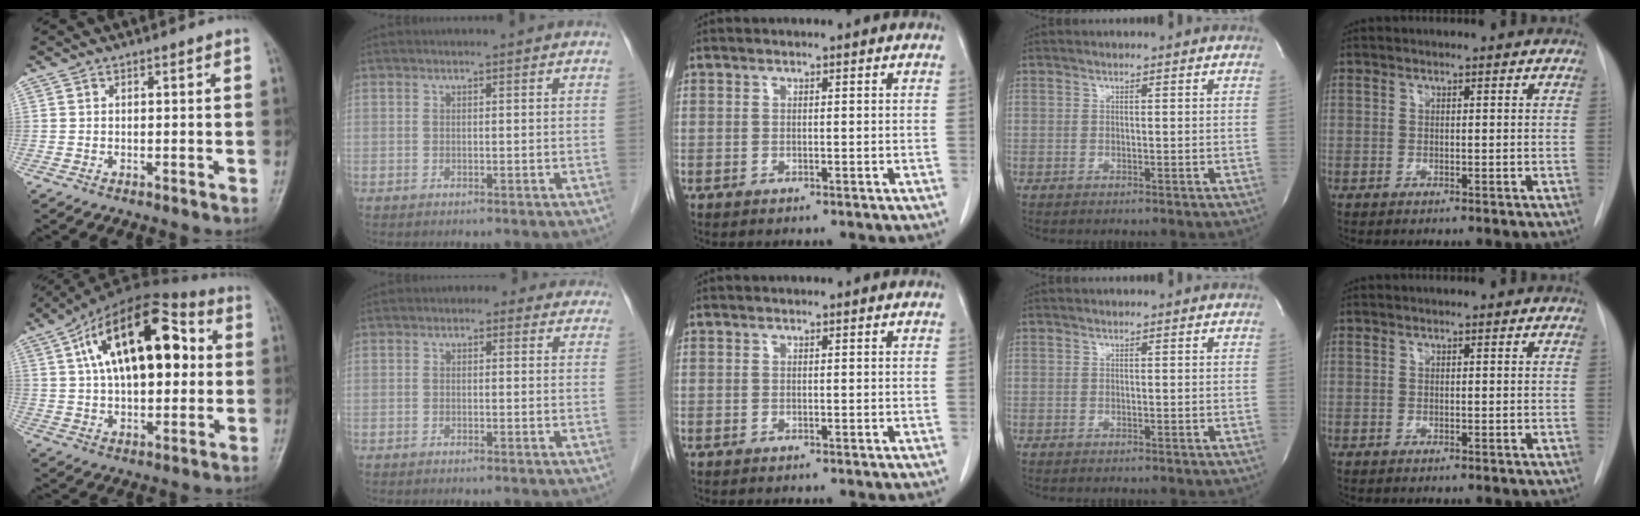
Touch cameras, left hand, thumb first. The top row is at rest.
{"thumb": {"total": 22.0, "force": [5.2, 11.6, 18.0], "torque": [-0.264, 0.018, 0.073]}, "index": {"total": 3.0, "force": [2.1, 2.0, 0.8], "torque": [0.001, 0.009, 0.011]}}